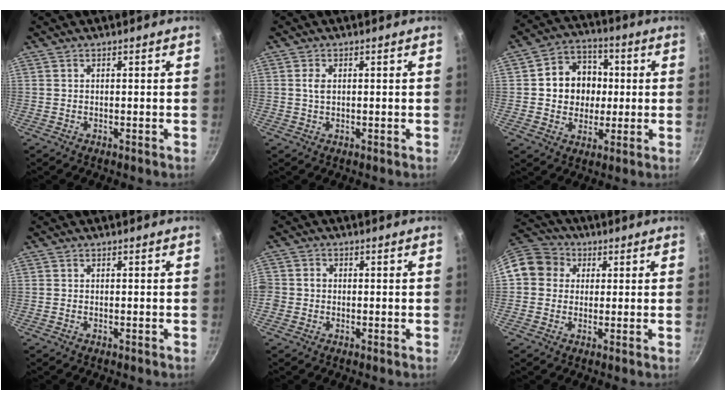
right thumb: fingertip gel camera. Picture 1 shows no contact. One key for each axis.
{"total": 1.8, "fx": 0.4, "fy": 1.1, "fz": 1.4, "tx": -0.027, "ty": 0.000, "tz": 0.006}
{"total": 12.2, "fx": 0.9, "fy": 10.6, "fz": 6.1, "tx": -0.056, "ty": 0.013, "tz": 0.009}
{"total": 0.0}
{"total": 4.1, "fx": -0.8, "fy": 3.6, "fz": 1.6, "tx": -0.030, "ty": 0.014, "tz": -0.023}
{"total": 10.4, "fx": 1.9, "fy": 9.3, "fz": 4.2, "tx": -0.057, "ty": 0.028, "tz": 0.016}